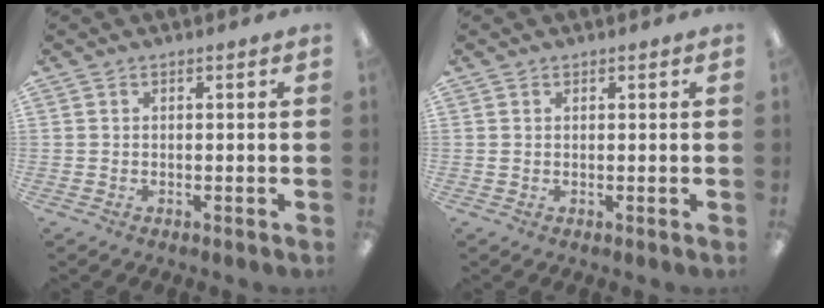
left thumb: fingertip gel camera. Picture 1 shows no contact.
{"total": 0.6, "force": [0.3, 0.5, 0.1], "torque": [-0.002, 0.004, 0.005]}